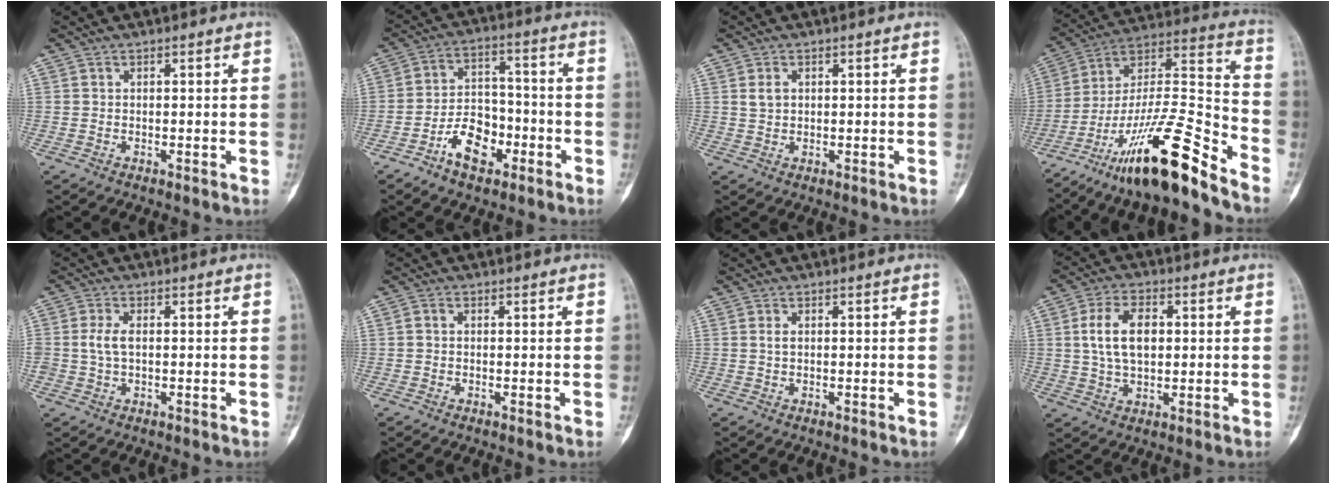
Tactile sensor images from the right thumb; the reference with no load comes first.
{"total": 9.8, "force": [-4.9, 6.1, 5.9], "torque": [-0.075, 0.043, -0.086]}
{"total": 2.2, "force": [0.6, 1.6, 1.4], "torque": [-0.024, 0.001, 0.015]}
{"total": 23.1, "force": [-15.8, 3.9, 16.5], "torque": [-0.312, 0.082, -0.275]}
{"total": 3.3, "force": [0.1, 1.8, 2.7], "torque": [-0.064, 0.005, 0.001]}
{"total": 0.8, "force": [0.0, 0.6, 0.5], "torque": [-0.009, 0.001, -0.005]}
{"total": 0.9, "force": [0.2, 0.5, 0.8], "torque": [-0.015, 0.003, 0.004]}
{"total": 9.4, "force": [1.4, 5.6, 7.4], "torque": [-0.127, 0.005, 0.028]}